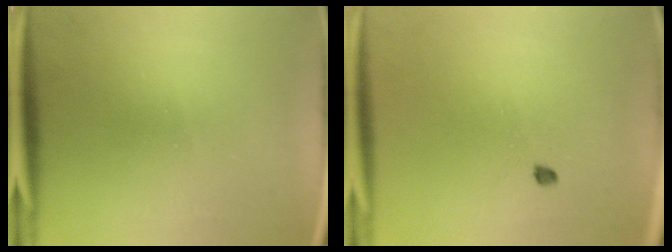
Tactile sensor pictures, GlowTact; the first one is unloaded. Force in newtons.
{"total": 0.9}